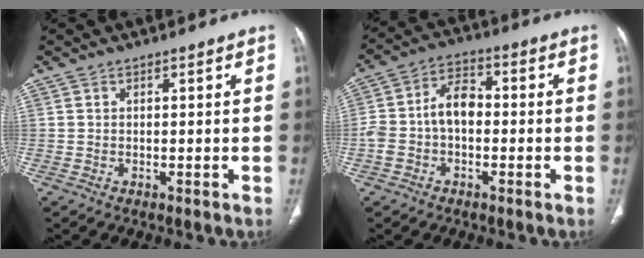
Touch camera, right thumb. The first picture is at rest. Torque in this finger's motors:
{"motor_torque": [1.51, 0.87, 1.04, -0.19, 0.11]}